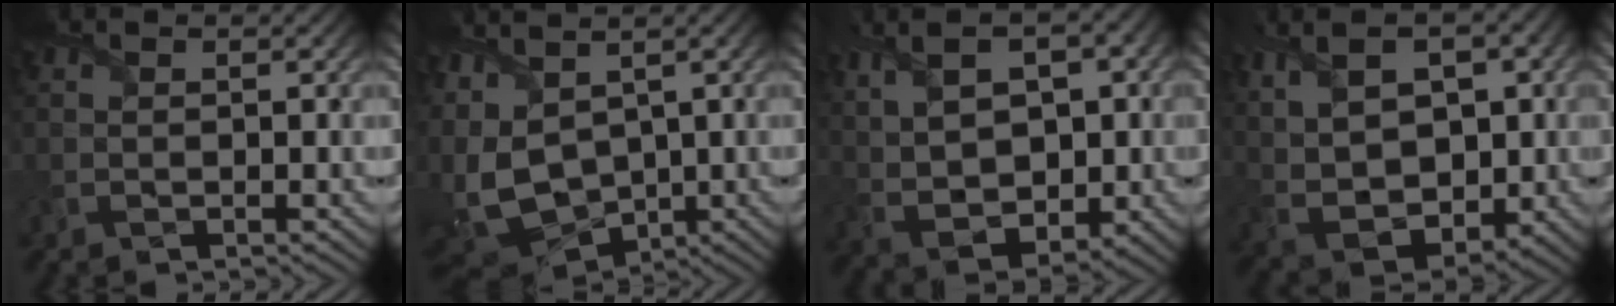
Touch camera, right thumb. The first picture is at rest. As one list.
[{"total": 13.1, "force": [0.0, 8.4, 10.1], "torque": [-0.283, -0.017, 0.027]}, {"total": 11.4, "force": [2.4, 7.0, 8.6], "torque": [-0.188, 0.006, 0.054]}, {"total": 12.8, "force": [2.4, 8.1, 9.6], "torque": [-0.195, 0.010, 0.052]}]